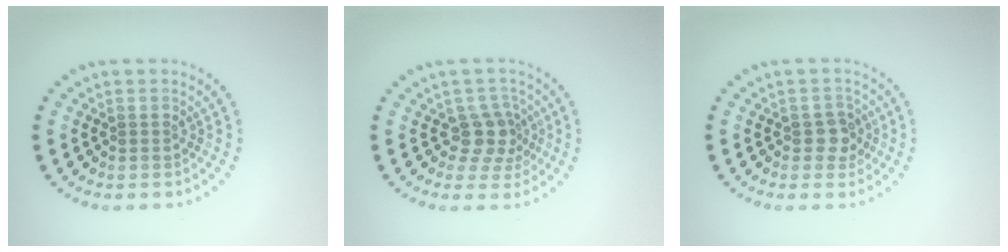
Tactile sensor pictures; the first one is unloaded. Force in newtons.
{"total": 2.8, "press": 2.2, "slide": 1.7}
{"total": 1.9, "press": 1.8, "slide": 0.6}